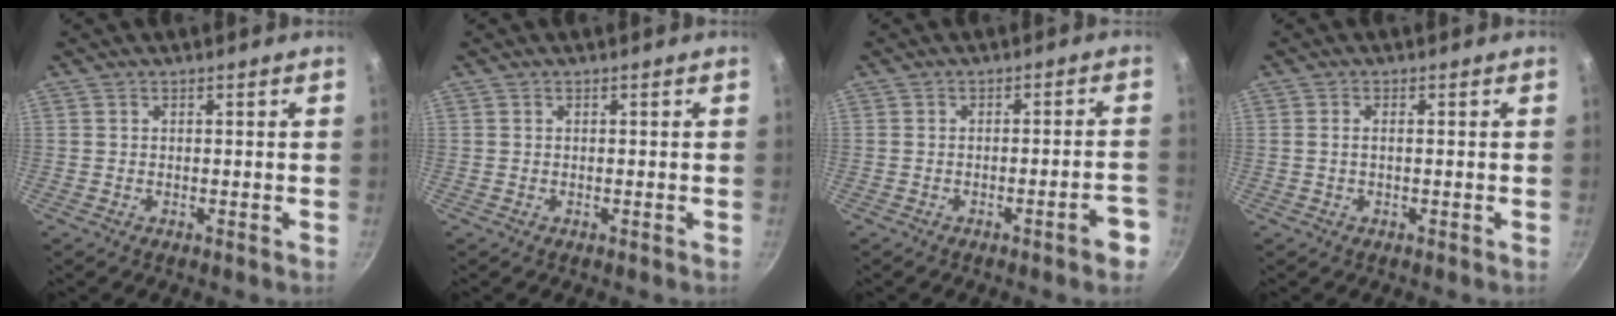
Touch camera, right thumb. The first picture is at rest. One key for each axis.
{"total": 0.0}
{"total": 5.0, "fx": -2.8, "fy": 0.8, "fz": 4.0, "tx": -0.047, "ty": 0.029, "tz": -0.032}
{"total": 1.2, "fx": -0.1, "fy": 0.5, "fz": 1.2, "tx": -0.030, "ty": 0.006, "tz": -0.004}